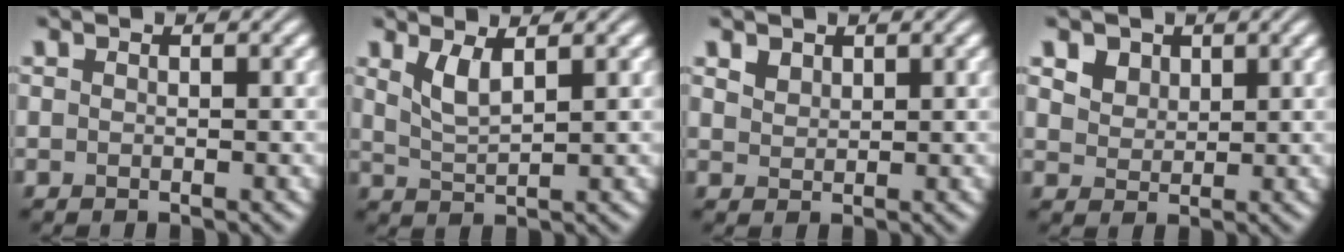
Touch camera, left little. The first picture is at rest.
{"total": 2.5, "force": [1.4, 0.7, 1.9], "torque": [-0.042, -0.007, 0.032]}
{"total": 1.3, "force": [1.0, 0.8, 0.4], "torque": [-0.010, -0.001, 0.021]}
{"total": 4.5, "force": [2.7, 2.9, 2.0], "torque": [-0.063, 0.006, 0.047]}